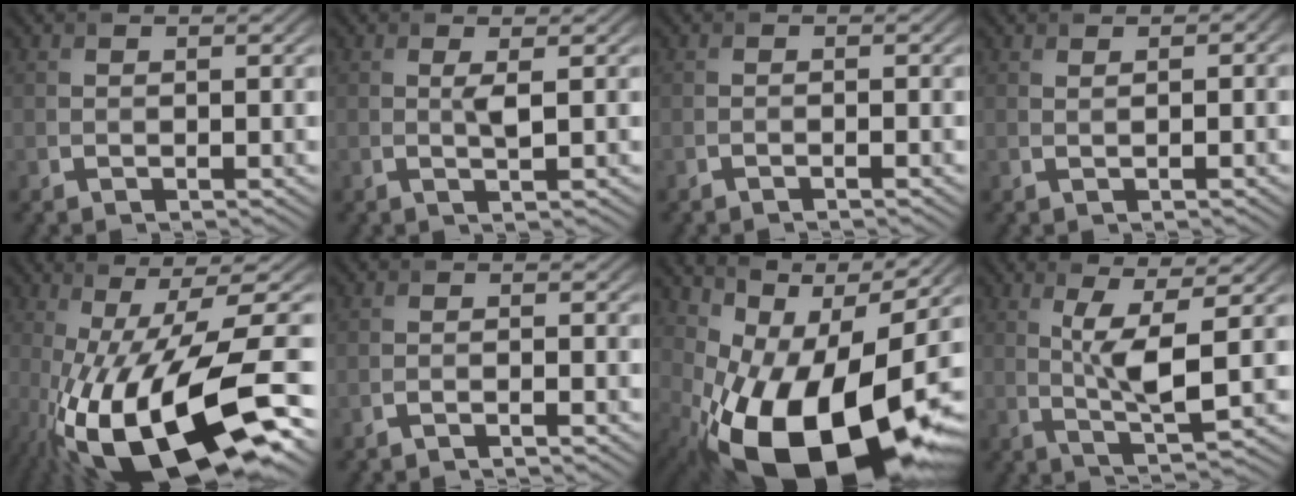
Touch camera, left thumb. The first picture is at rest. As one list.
[{"total": 1.2, "force": [0.3, 0.0, 1.1], "torque": [-0.030, 0.004, 0.003]}, {"total": 0.7, "force": [-0.7, 0.0, 0.0], "torque": [0.003, 0.001, -0.016]}, {"total": 1.6, "force": [0.7, 0.5, 1.4], "torque": [-0.015, -0.003, 0.004]}, {"total": 18.0, "force": [-7.2, 4.6, 15.9], "torque": [-0.283, -0.007, -0.119]}, {"total": 1.2, "force": [-1.2, 0.1, 0.4], "torque": [0.001, 0.002, -0.031]}, {"total": 17.3, "force": [-3.7, 8.0, 14.9], "torque": [-0.237, -0.018, -0.054]}, {"total": 5.2, "force": [0.9, 0.6, 5.1], "torque": [-0.112, 0.001, 0.028]}]